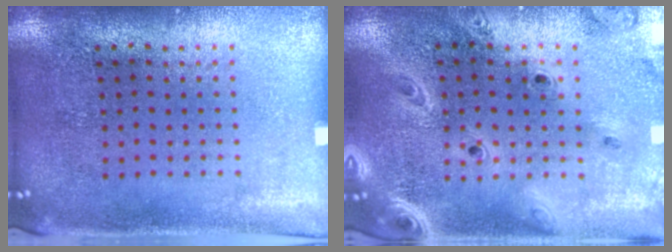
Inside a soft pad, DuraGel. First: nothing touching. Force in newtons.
{"total": 2.7, "press": 2.3, "slide": 1.3}